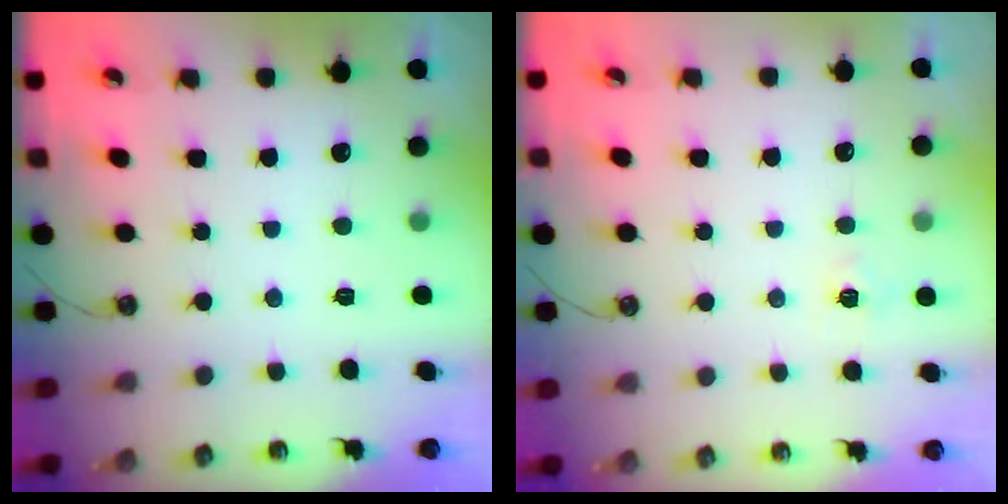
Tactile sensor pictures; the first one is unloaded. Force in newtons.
{"total": 4.3, "press": 4.2, "slide": 0.7}